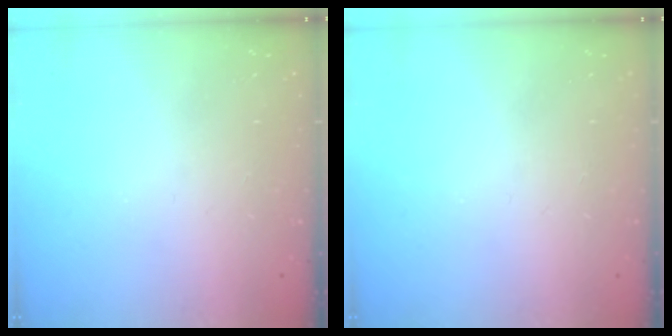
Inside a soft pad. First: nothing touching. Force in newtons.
{"total": 0.0}